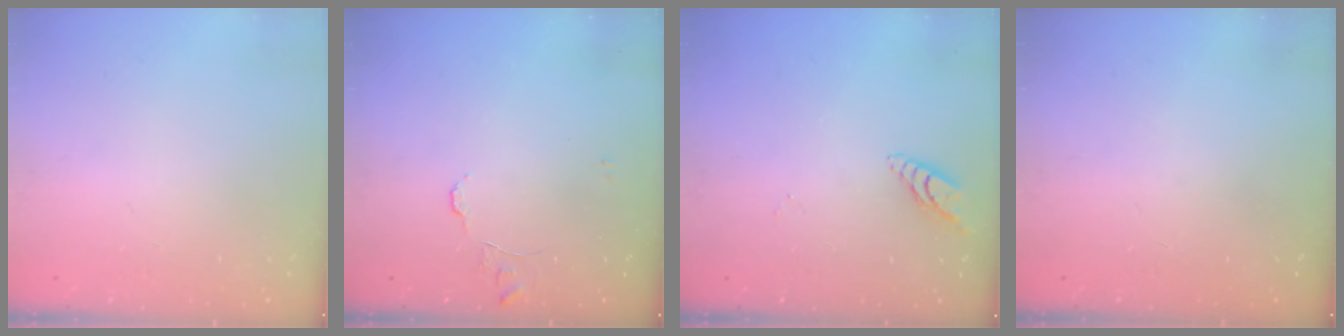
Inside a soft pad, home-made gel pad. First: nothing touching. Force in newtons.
{"total": 5.8, "press": 5.8, "slide": 0.5}
{"total": 7.1, "press": 7.1, "slide": 0.6}
{"total": 0.0}